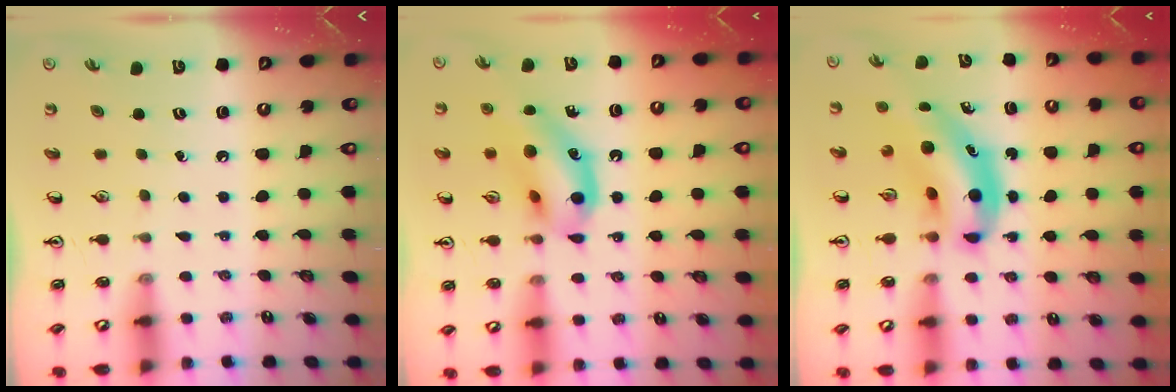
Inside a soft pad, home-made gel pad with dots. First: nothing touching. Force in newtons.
{"total": 14.3, "press": 14.0, "slide": 2.9}
{"total": 8.9, "press": 8.5, "slide": 2.5}